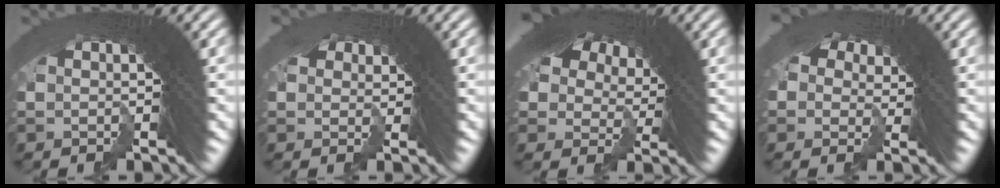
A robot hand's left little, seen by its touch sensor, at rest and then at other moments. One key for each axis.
{"total": 2.5, "fx": -0.1, "fy": 2.5, "fz": 0.3, "tx": -0.003, "ty": -0.019, "tz": 0.005}
{"total": 8.1, "fx": 1.3, "fy": 6.6, "fz": 4.4, "tx": -0.091, "ty": -0.015, "tz": 0.028}
{"total": 6.5, "fx": -0.5, "fy": 6.1, "fz": 2.0, "tx": -0.036, "ty": -0.017, "tz": -0.011}